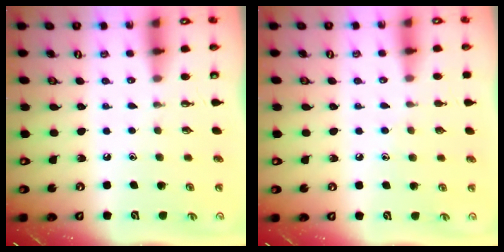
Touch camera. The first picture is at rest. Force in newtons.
{"total": 6.1, "press": 6.1, "slide": 0.7}